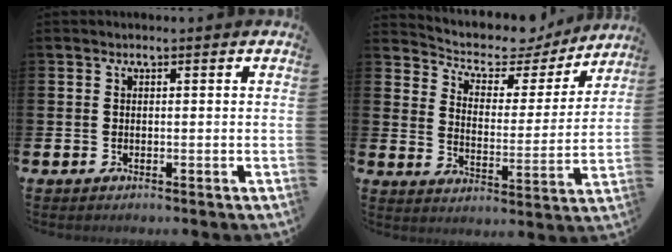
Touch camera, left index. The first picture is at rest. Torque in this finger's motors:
{"motor_torque": [1.03, -1.11, 0.22, 0.03]}